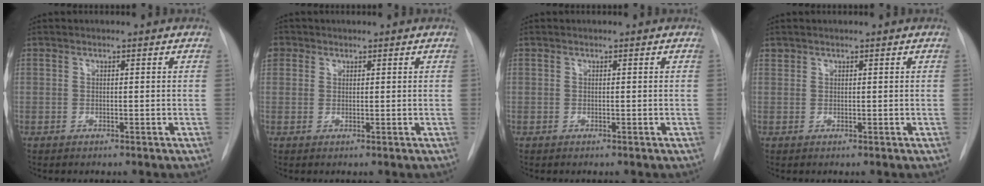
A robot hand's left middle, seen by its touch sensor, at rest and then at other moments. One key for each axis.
{"total": 3.1, "fx": 1.3, "fy": 2.7, "fz": 0.7, "tx": -0.016, "ty": 0.013, "tz": 0.026}
{"total": 0.0}
{"total": 0.6, "fx": 0.5, "fy": 0.3, "fz": -0.1, "tx": 0.001, "ty": 0.004, "tz": 0.007}